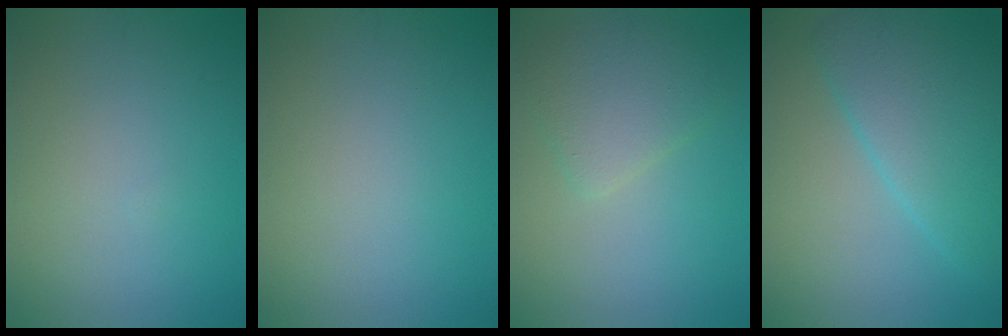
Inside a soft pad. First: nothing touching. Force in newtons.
{"total": 0.0}
{"total": 3.7, "press": 3.7, "slide": 0.2}
{"total": 6.8, "press": 6.8, "slide": 0.2}